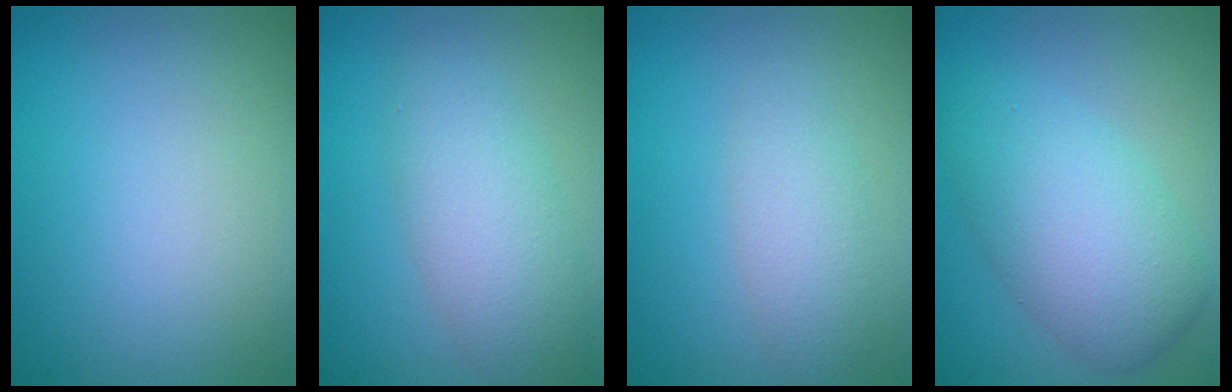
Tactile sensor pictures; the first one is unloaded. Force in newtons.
{"total": 4.5, "press": 4.5, "slide": 0.2}
{"total": 2.7, "press": 2.7, "slide": 0.0}
{"total": 6.3, "press": 6.3, "slide": 0.4}